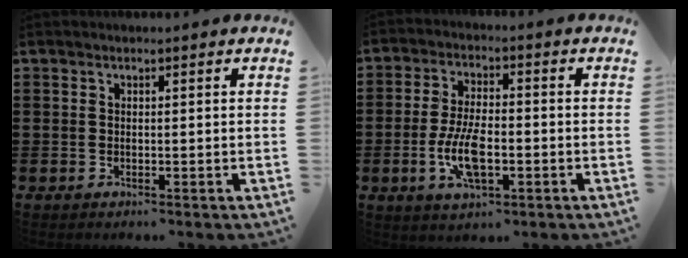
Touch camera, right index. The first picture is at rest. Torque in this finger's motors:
{"motor_torque": [2.14, 0.00, 1.05, 0.16]}